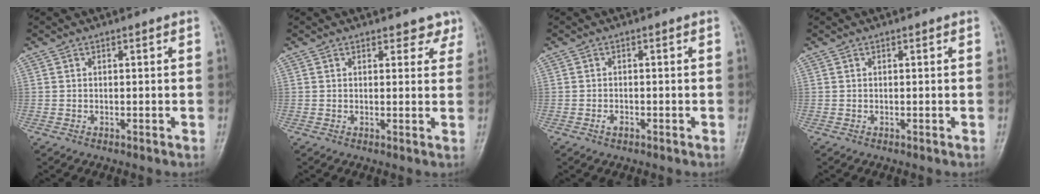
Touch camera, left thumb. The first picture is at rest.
{"total": 2.9, "force": [2.3, 1.6, 0.5], "torque": [0.020, -0.012, 0.017]}
{"total": 1.3, "force": [-0.8, 0.7, 0.7], "torque": [-0.011, 0.008, -0.013]}
{"total": 0.0}